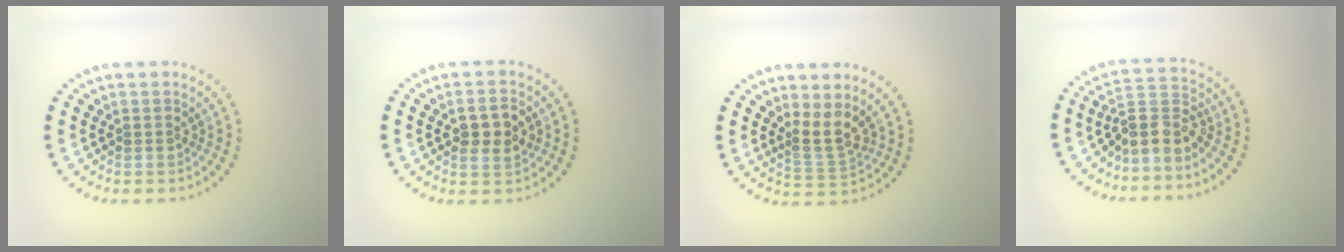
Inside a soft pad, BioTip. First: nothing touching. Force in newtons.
{"total": 2.9, "press": 2.9, "slide": 0.1}
{"total": 2.7, "press": 1.9, "slide": 1.8}
{"total": 3.2, "press": 2.5, "slide": 2.1}